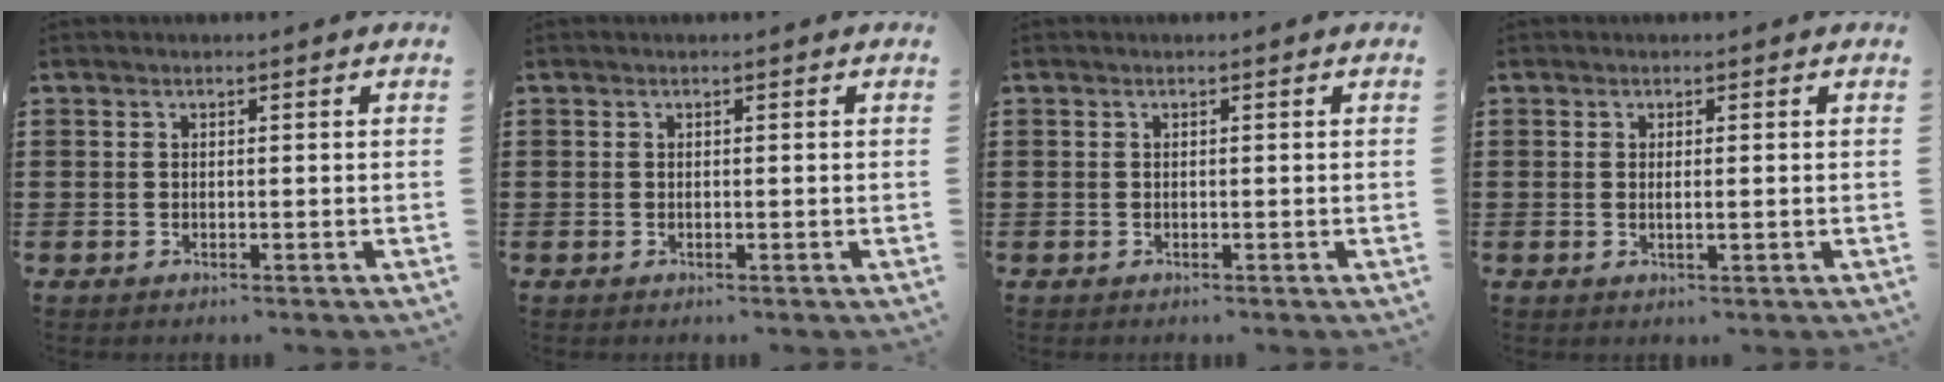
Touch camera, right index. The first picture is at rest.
{"total": 0.0}
{"total": 0.0}
{"total": 1.0, "force": [0.1, 0.1, 1.0], "torque": [-0.019, -0.002, 0.002]}